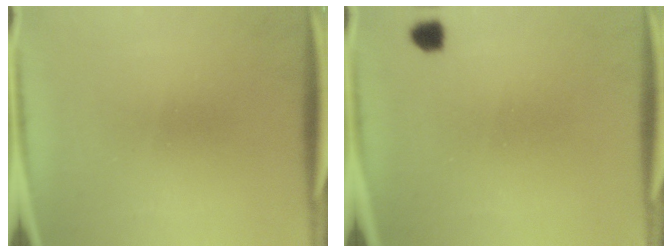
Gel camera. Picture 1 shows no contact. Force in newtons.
{"total": 2.0}